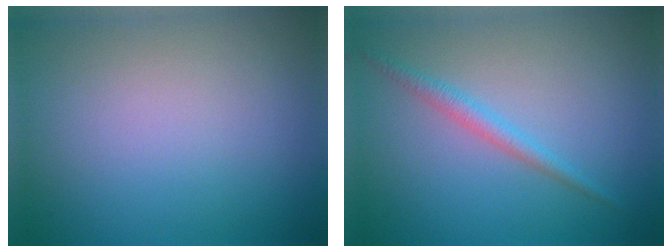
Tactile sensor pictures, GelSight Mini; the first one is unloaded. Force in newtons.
{"total": 1.7, "press": 1.7, "slide": 0.1}